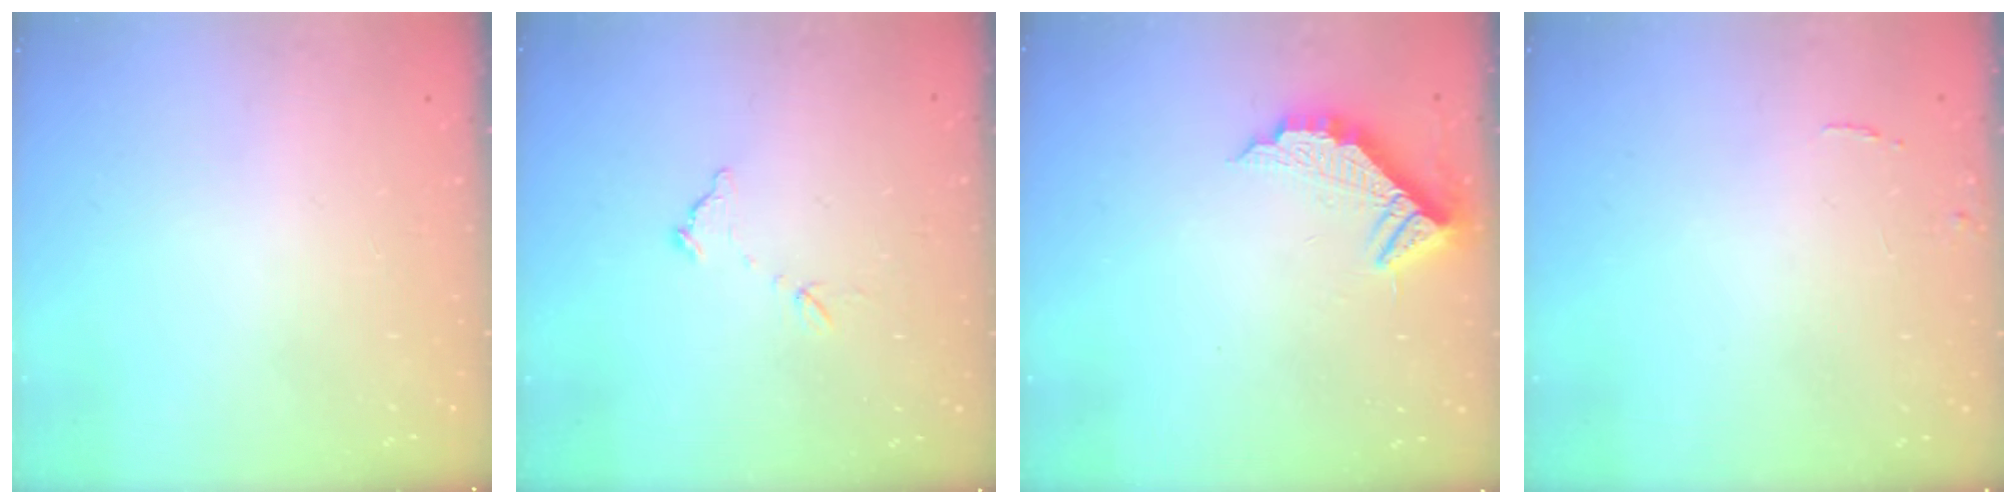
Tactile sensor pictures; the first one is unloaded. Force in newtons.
{"total": 6.9, "press": 6.9, "slide": 0.4}
{"total": 8.9, "press": 8.9, "slide": 0.3}
{"total": 6.0, "press": 6.0, "slide": 0.4}